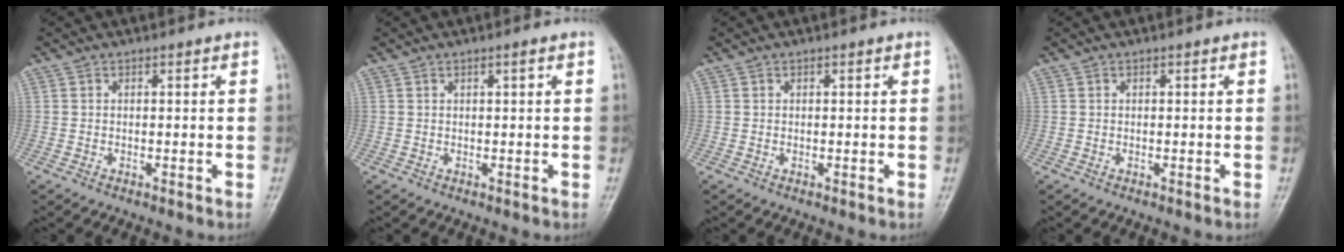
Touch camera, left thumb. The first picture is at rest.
{"total": 0.8, "force": [0.4, 0.0, 0.7], "torque": [-0.011, 0.001, 0.006]}
{"total": 0.0}
{"total": 0.0}